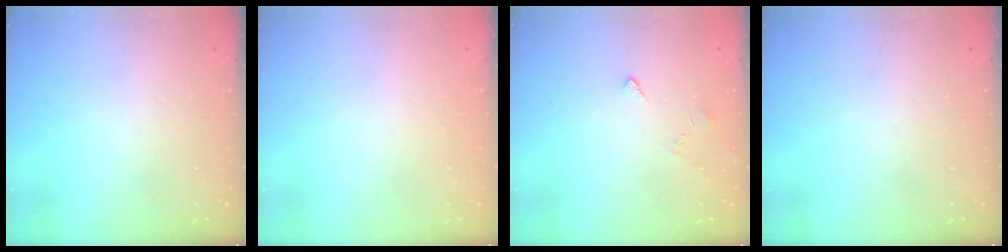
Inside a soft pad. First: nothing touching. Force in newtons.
{"total": 1.8, "press": 1.8, "slide": 0.1}
{"total": 2.7, "press": 2.6, "slide": 0.4}
{"total": 0.0}